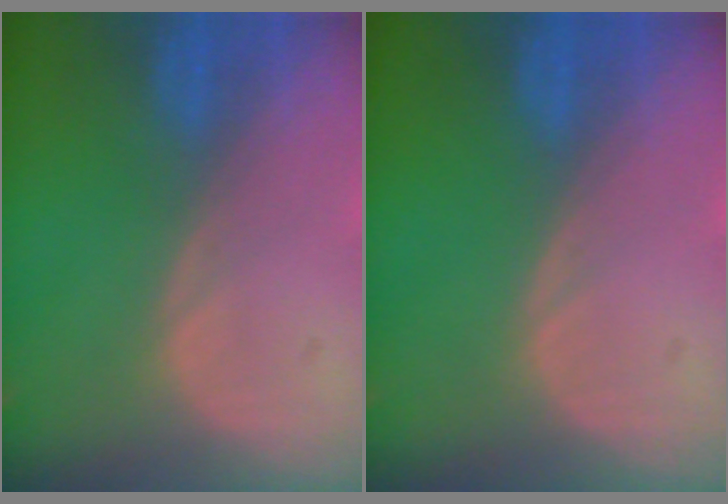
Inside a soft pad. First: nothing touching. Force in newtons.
{"total": 0.0}